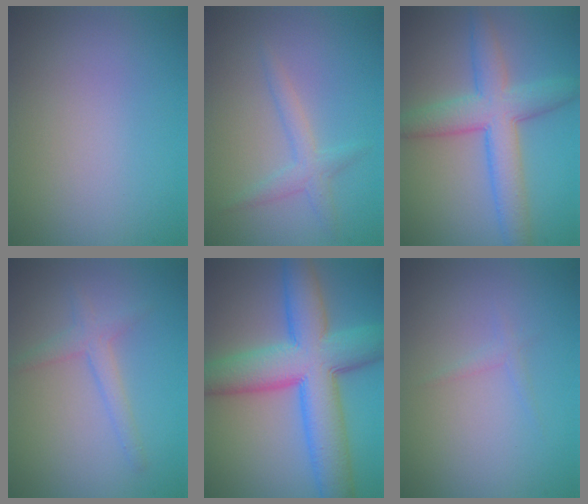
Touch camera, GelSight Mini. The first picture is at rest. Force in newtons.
{"total": 1.9, "press": 1.9, "slide": 0.1}
{"total": 6.2, "press": 6.2, "slide": 0.2}
{"total": 2.0, "press": 2.0, "slide": 0.1}
{"total": 11.1, "press": 11.1, "slide": 0.2}
{"total": 0.8, "press": 0.8, "slide": 0.1}